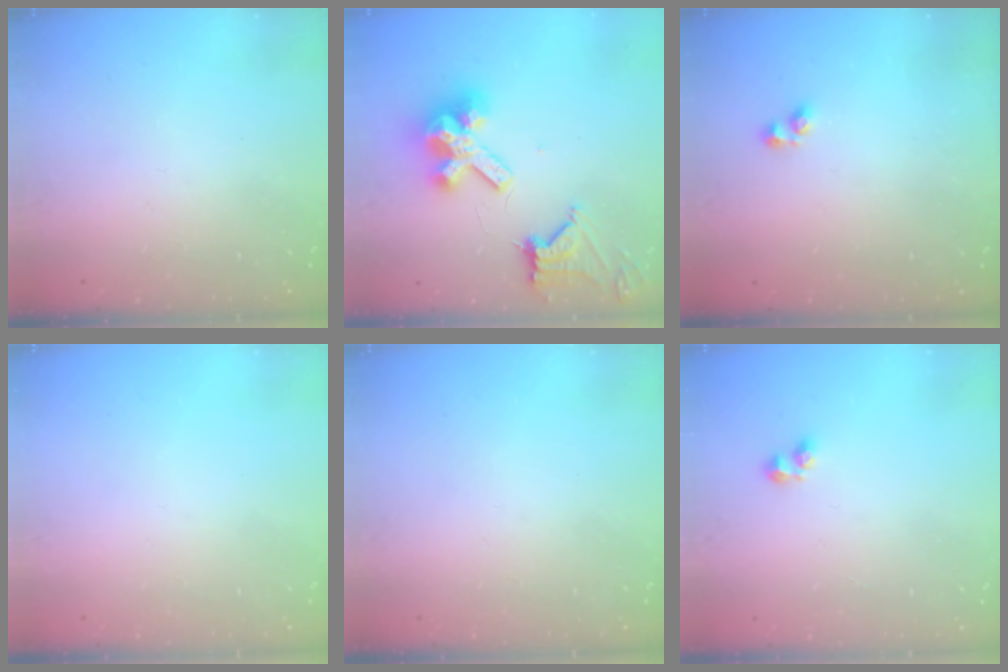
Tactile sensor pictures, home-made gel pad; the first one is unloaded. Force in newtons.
{"total": 12.6, "press": 12.5, "slide": 1.4}
{"total": 1.6, "press": 1.5, "slide": 0.3}
{"total": 0.0}
{"total": 0.0}
{"total": 2.5, "press": 2.3, "slide": 0.9}